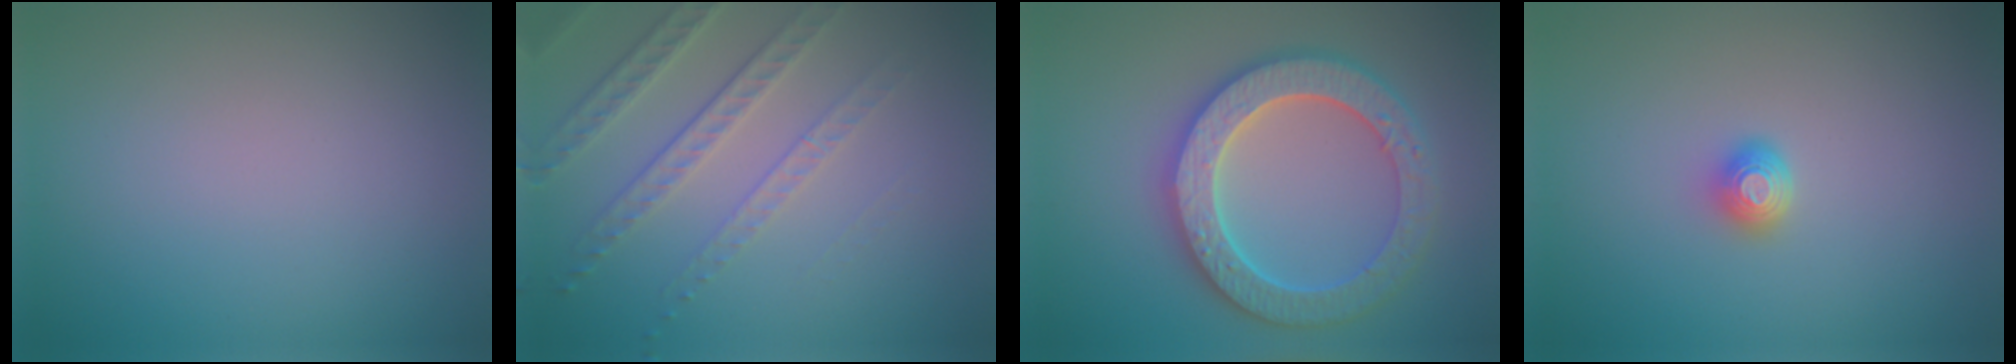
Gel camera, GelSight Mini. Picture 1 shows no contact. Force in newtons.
{"total": 3.4, "press": 3.2, "slide": 1.3}
{"total": 6.4, "press": 6.3, "slide": 1.4}
{"total": 1.6, "press": 1.3, "slide": 0.9}